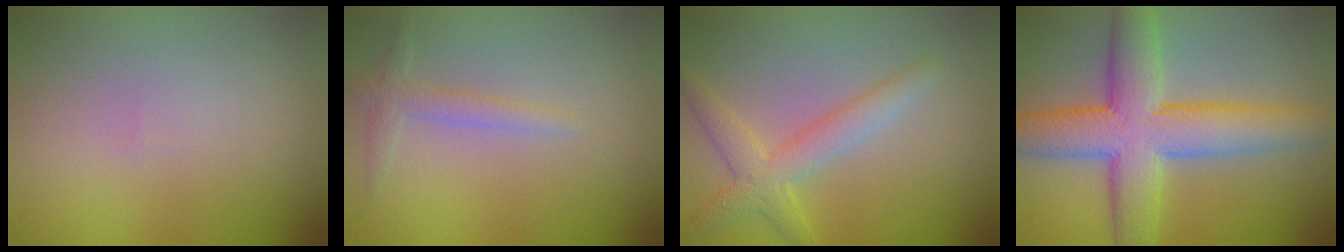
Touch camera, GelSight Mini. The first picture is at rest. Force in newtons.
{"total": 1.5, "press": 1.5, "slide": 0.1}
{"total": 2.9, "press": 2.9, "slide": 0.1}
{"total": 9.1, "press": 9.1, "slide": 0.4}